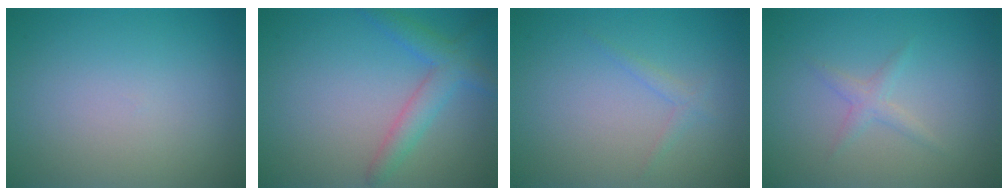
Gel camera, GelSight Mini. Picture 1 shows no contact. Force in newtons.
{"total": 2.2, "press": 2.2, "slide": 0.2}
{"total": 1.0, "press": 1.0, "slide": 0.1}
{"total": 1.8, "press": 1.8, "slide": 0.1}